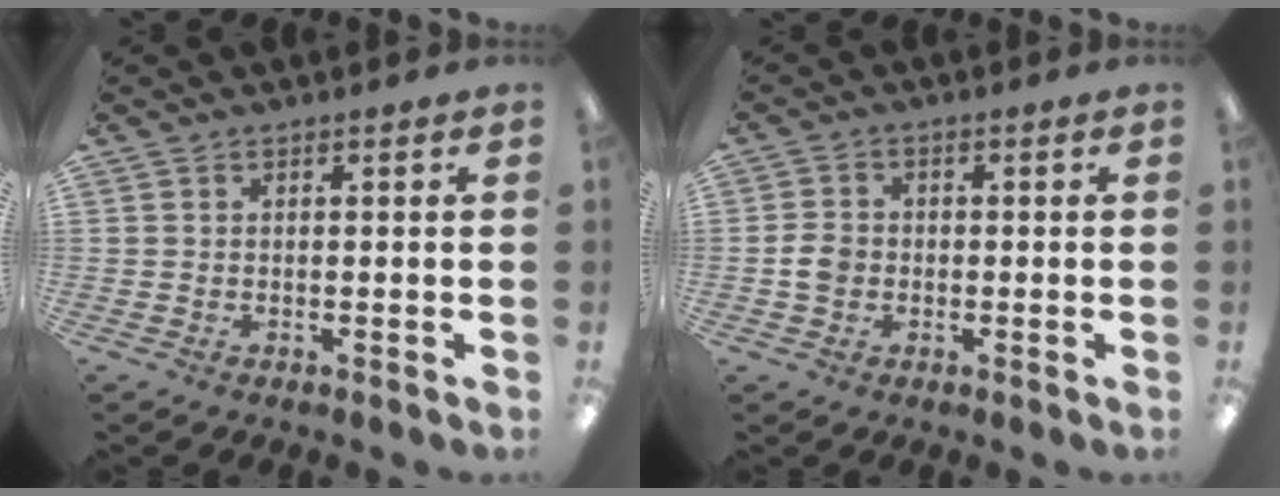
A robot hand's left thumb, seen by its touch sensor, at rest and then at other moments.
{"total": 4.0, "force": [-0.7, 3.2, 2.2], "torque": [-0.037, 0.008, -0.011]}